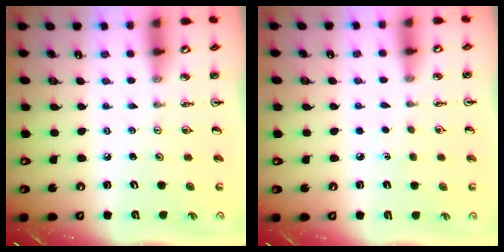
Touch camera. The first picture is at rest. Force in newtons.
{"total": 3.2, "press": 3.2, "slide": 0.4}